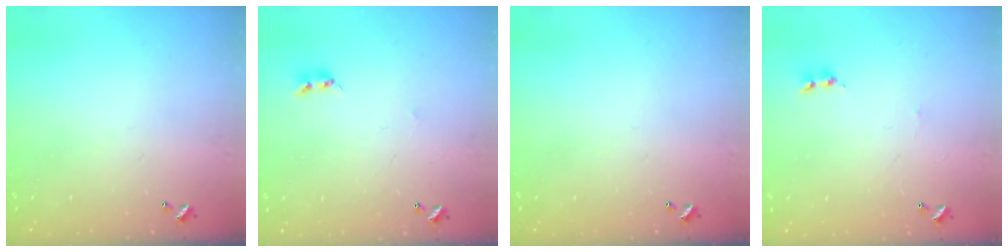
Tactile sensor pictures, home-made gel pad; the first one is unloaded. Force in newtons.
{"total": 2.2, "press": 2.2, "slide": 0.4}
{"total": 0.0}
{"total": 0.0}